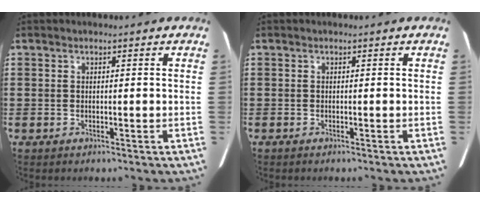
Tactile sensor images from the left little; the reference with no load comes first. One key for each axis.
{"total": 0.0}